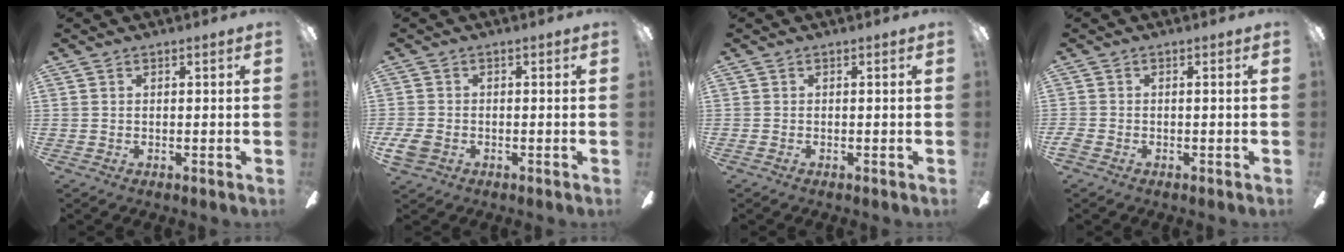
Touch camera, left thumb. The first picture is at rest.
{"total": 4.0, "force": [-1.4, 2.8, 2.4], "torque": [-0.056, 0.004, -0.027]}
{"total": 0.7, "force": [-0.2, -0.1, 0.6], "torque": [-0.009, -0.001, -0.003]}
{"total": 1.5, "force": [-0.5, 0.2, 1.4], "torque": [-0.025, 0.002, -0.009]}